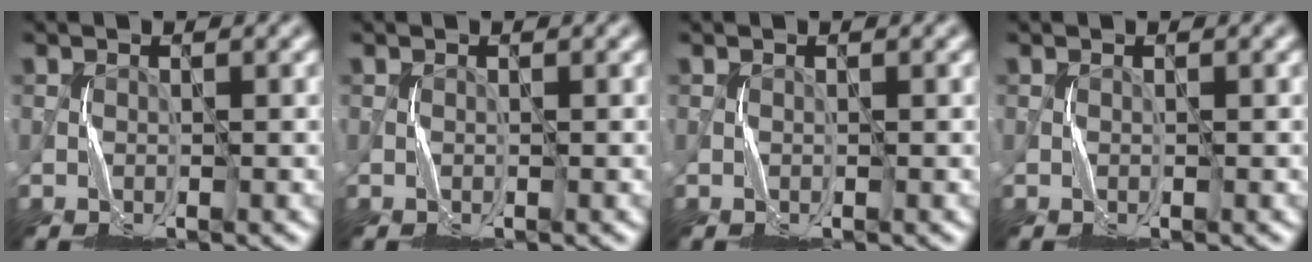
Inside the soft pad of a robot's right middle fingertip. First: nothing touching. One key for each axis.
{"total": 0.0}
{"total": 0.0}
{"total": 0.0}